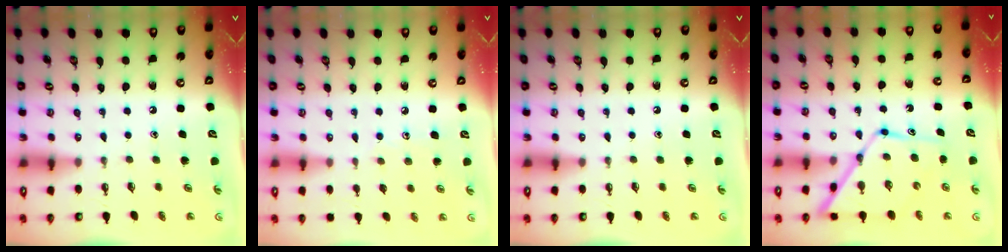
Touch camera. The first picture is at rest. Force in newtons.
{"total": 6.0, "press": 6.0, "slide": 0.6}
{"total": 0.0}
{"total": 12.3, "press": 12.2, "slide": 1.3}